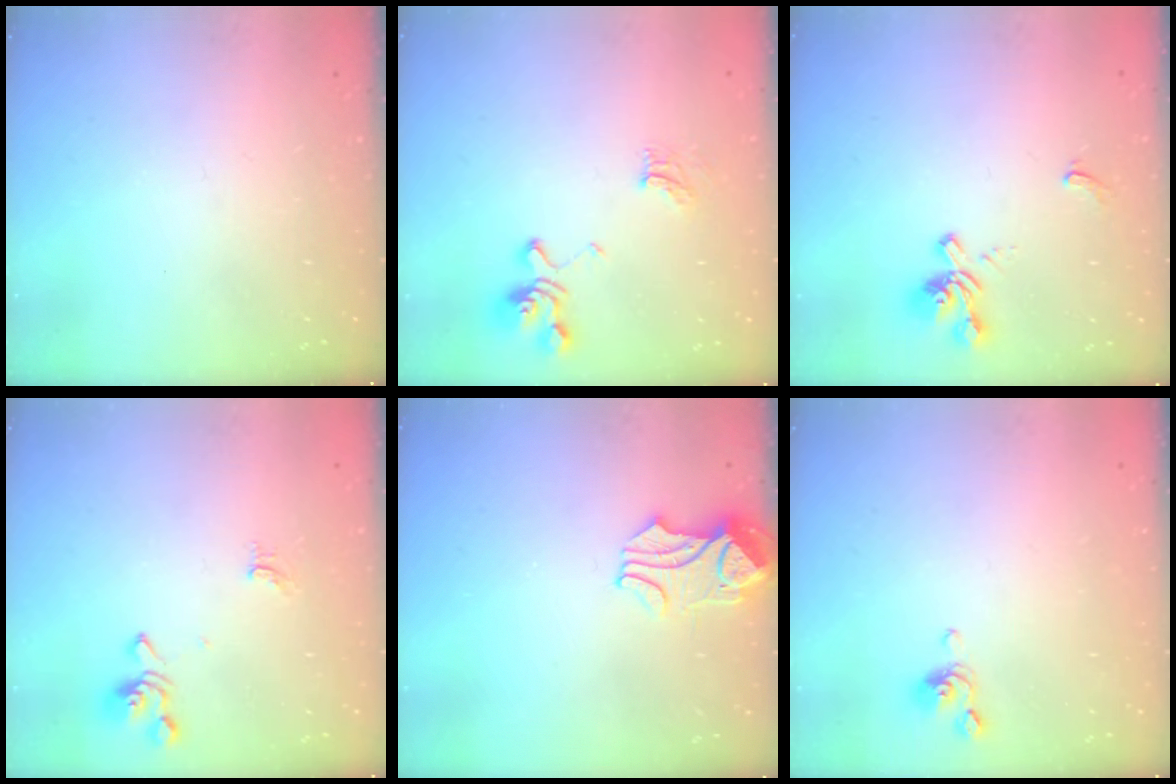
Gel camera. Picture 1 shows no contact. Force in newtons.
{"total": 5.7, "press": 5.6, "slide": 1.1}
{"total": 1.4, "press": 0.8, "slide": 1.2}
{"total": 2.4, "press": 2.3, "slide": 0.5}
{"total": 2.0, "press": 1.8, "slide": 1.0}
{"total": 2.5, "press": 2.4, "slide": 0.6}